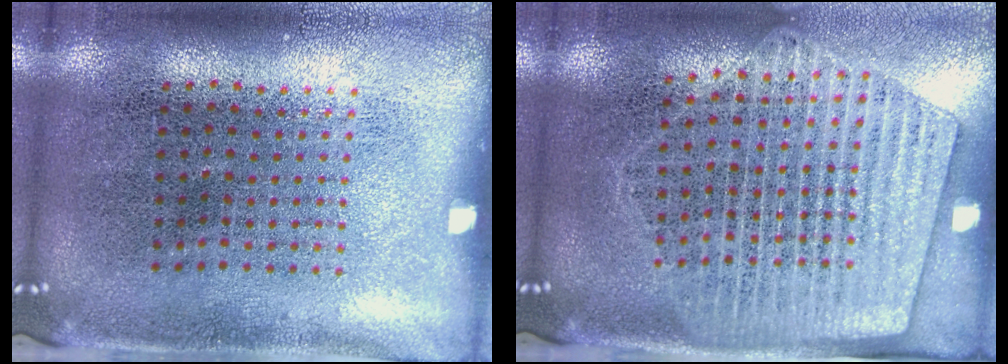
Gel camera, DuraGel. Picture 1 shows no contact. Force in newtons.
{"total": 1.7, "press": 1.5, "slide": 0.8}